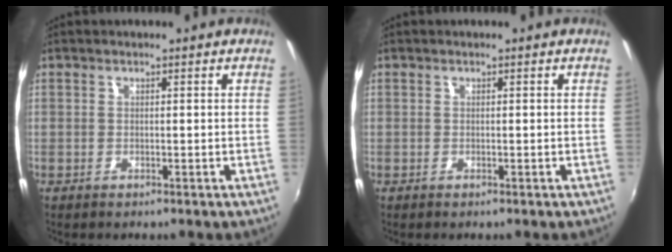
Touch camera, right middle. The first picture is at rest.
{"total": 0.0}